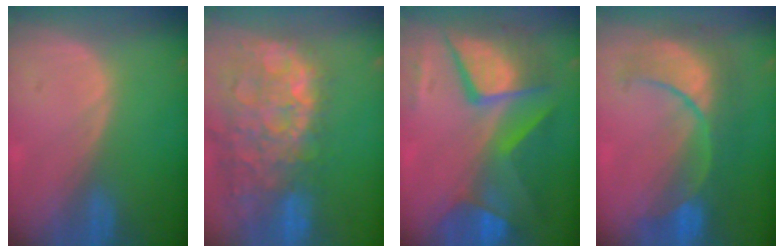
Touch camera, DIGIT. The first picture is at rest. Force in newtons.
{"total": 15.0, "press": 12.2, "slide": 8.8}
{"total": 12.0, "press": 11.9, "slide": 1.2}
{"total": 9.1, "press": 9.1, "slide": 0.7}